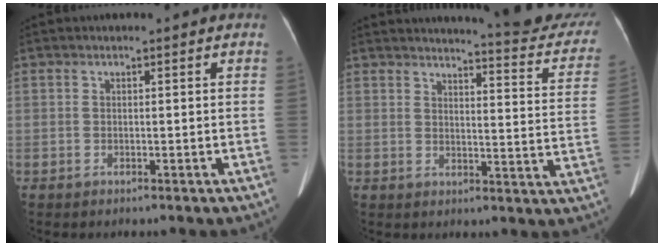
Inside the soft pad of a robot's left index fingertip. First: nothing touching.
{"total": 18.4, "force": [17.5, 1.4, 5.5], "torque": [-0.058, -0.098, 0.180]}